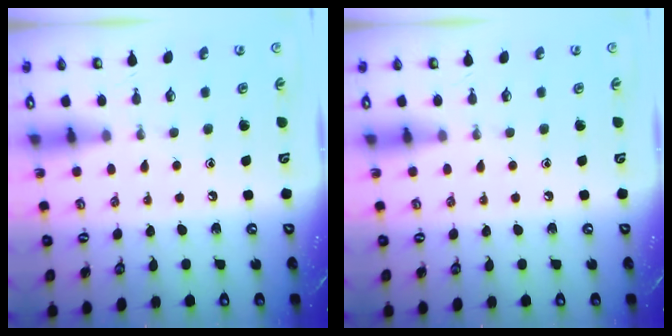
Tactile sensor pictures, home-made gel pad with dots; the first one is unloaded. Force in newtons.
{"total": 0.0}